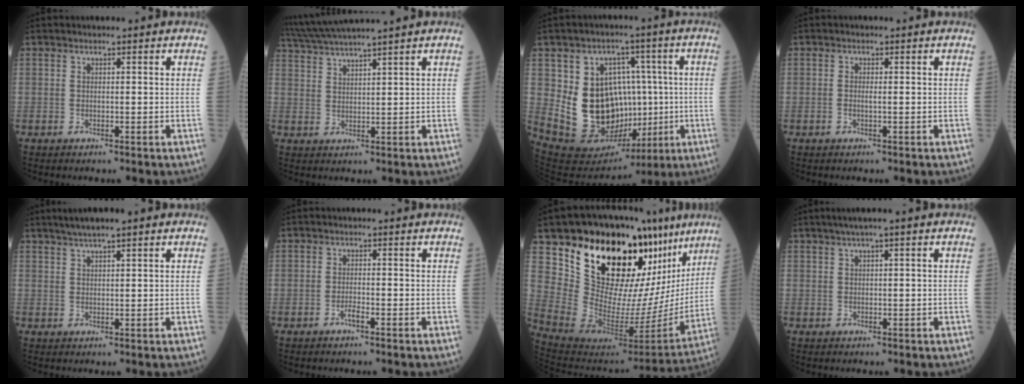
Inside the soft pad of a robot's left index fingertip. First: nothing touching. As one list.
[{"total": 9.9, "force": [8.8, -1.2, 4.3], "torque": [-0.083, 0.030, 0.153]}, {"total": 17.1, "force": [-0.2, 12.5, 11.7], "torque": [-0.207, 0.035, 0.039]}, {"total": 0.9, "force": [-0.2, 0.0, 0.8], "torque": [-0.020, 0.000, 0.000]}, {"total": 5.8, "force": [4.3, 0.6, 3.8], "torque": [-0.062, 0.032, 0.074]}, {"total": 1.3, "force": [-0.9, 0.0, 0.9], "torque": [-0.018, 0.002, -0.014]}, {"total": 25.7, "force": [18.6, 9.0, 15.3], "torque": [-0.223, -0.021, 0.286]}, {"total": 3.3, "force": [2.2, -0.2, 2.5], "torque": [-0.046, 0.022, 0.041]}]